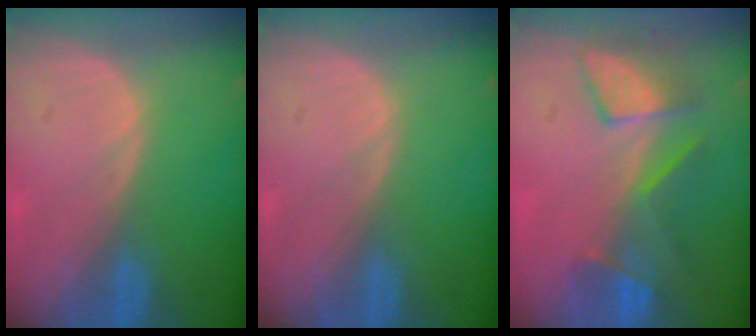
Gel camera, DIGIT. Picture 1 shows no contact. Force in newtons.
{"total": 0.0}
{"total": 7.4, "press": 7.1, "slide": 1.9}